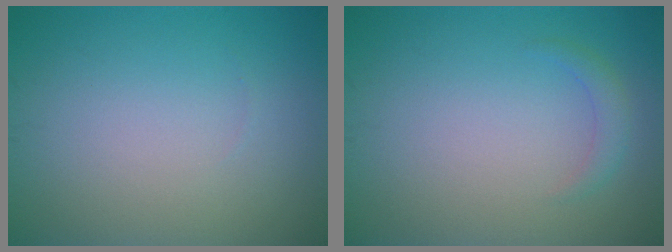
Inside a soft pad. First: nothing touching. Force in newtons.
{"total": 1.3, "press": 1.3, "slide": 0.1}